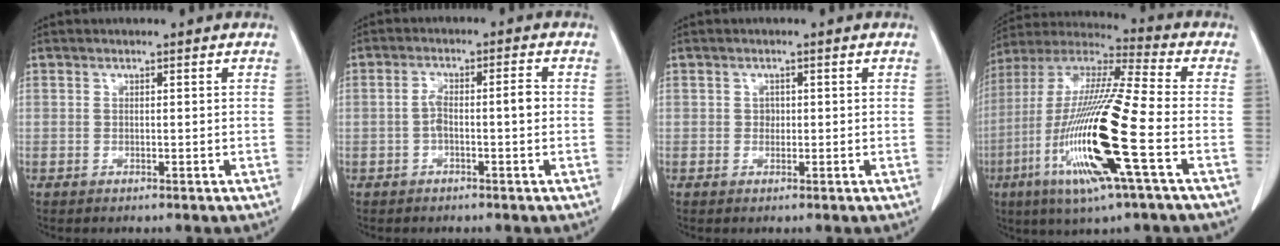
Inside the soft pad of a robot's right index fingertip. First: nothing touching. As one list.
[{"total": 4.2, "force": [-0.6, 0.9, 4.0], "torque": [-0.073, 0.018, -0.009]}, {"total": 0.9, "force": [0.0, 0.8, 0.4], "torque": [-0.003, 0.003, 0.000]}, {"total": 21.1, "force": [-6.5, 0.7, 20.1], "torque": [-0.431, -0.031, -0.133]}]